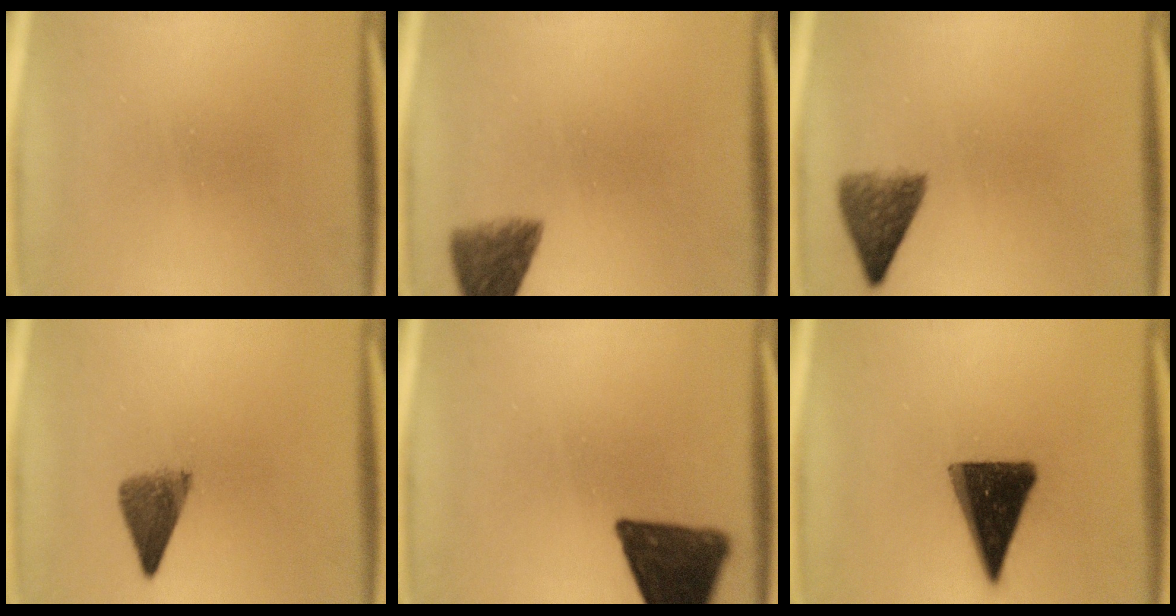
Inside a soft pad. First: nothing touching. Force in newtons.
{"total": 5.6}
{"total": 5.2}
{"total": 4.8}
{"total": 15.0}
{"total": 14.2}